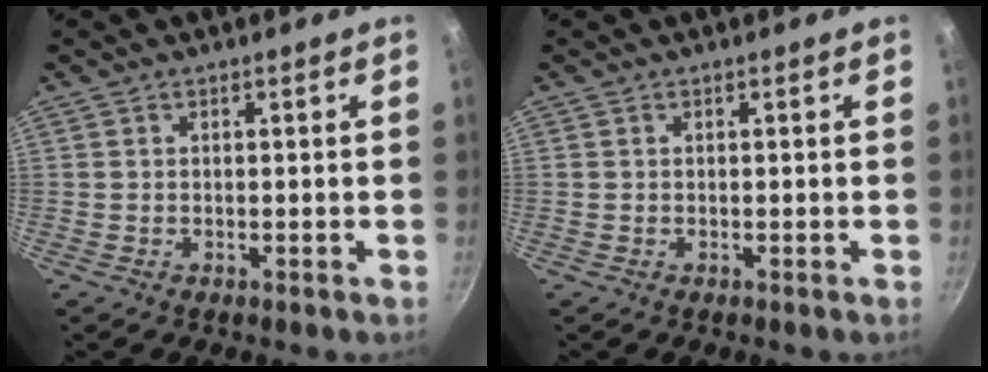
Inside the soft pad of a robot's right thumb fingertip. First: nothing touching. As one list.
[{"total": 0.0}]